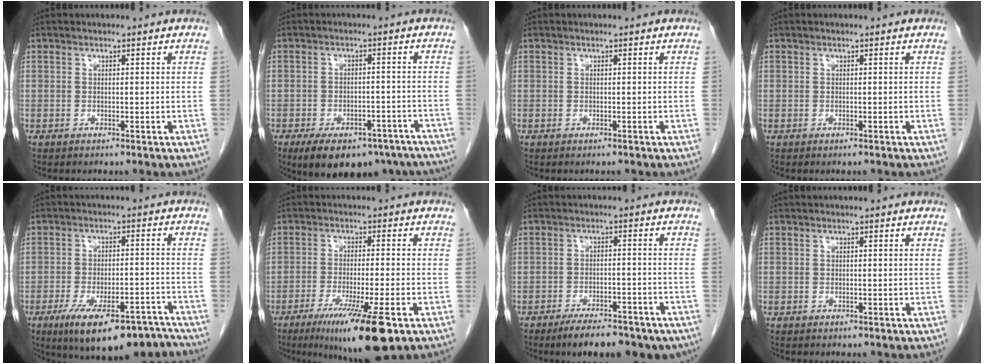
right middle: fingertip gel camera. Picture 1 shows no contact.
{"total": 15.6, "force": [-11.2, 7.8, 7.6], "torque": [-0.121, 0.002, -0.145]}
{"total": 0.0}
{"total": 0.0}
{"total": 15.1, "force": [-11.5, 4.4, 8.7], "torque": [-0.111, 0.015, -0.173]}
{"total": 12.4, "force": [-7.0, 0.6, 10.2], "torque": [-0.156, -0.032, -0.111]}
{"total": 11.9, "force": [-9.3, 3.8, 6.3], "torque": [-0.075, 0.005, -0.130]}
{"total": 0.0}